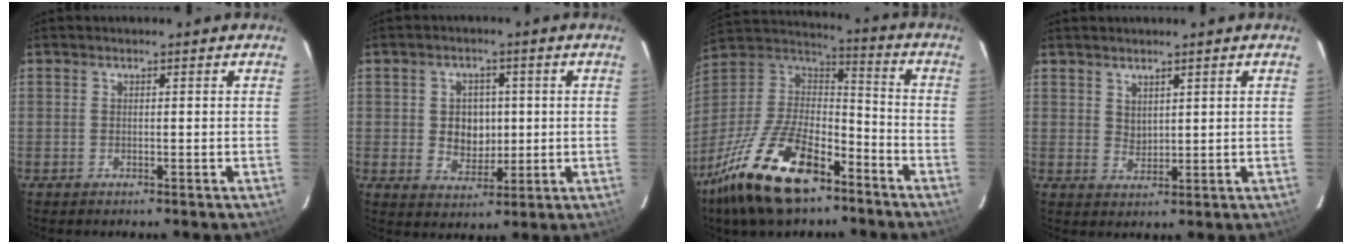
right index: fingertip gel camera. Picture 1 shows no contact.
{"total": 6.3, "force": [0.2, 5.3, 3.4], "torque": [-0.063, 0.006, 0.015]}
{"total": 23.1, "force": [-14.4, 10.0, 15.0], "torque": [-0.313, -0.015, -0.255]}
{"total": 2.7, "force": [2.2, 1.4, 0.8], "torque": [-0.011, 0.000, 0.043]}